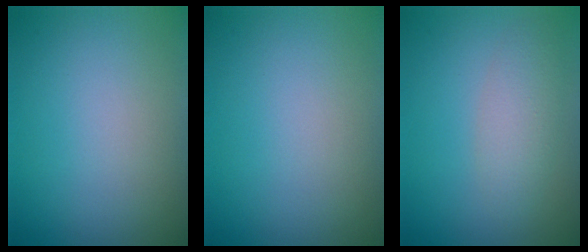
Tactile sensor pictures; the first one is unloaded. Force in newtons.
{"total": 0.0}
{"total": 2.9, "press": 2.9, "slide": 0.1}